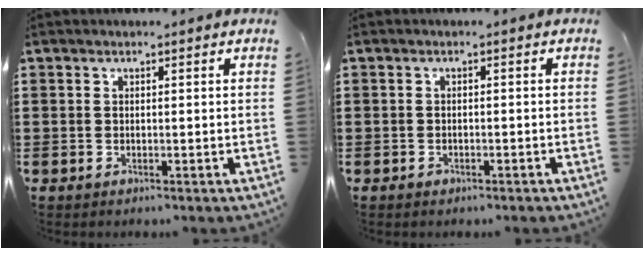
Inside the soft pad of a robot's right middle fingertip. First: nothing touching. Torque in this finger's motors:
{"motor_torque": [-0.14, -0.07, 0.02, 0.01]}